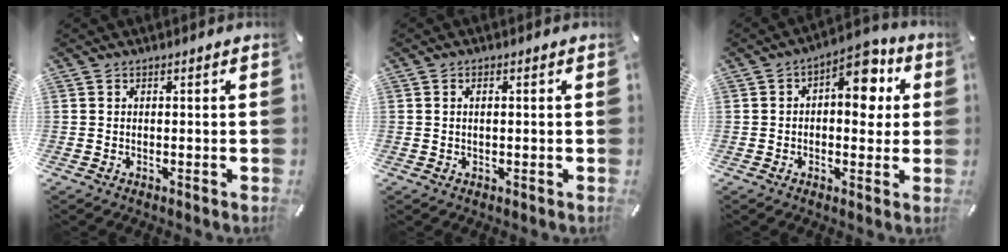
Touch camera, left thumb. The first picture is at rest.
{"total": 1.2, "force": [0.1, 0.5, 1.1], "torque": [-0.022, 0.004, 0.001]}
{"total": 10.2, "force": [3.2, 5.7, 7.8], "torque": [-0.090, -0.022, 0.045]}